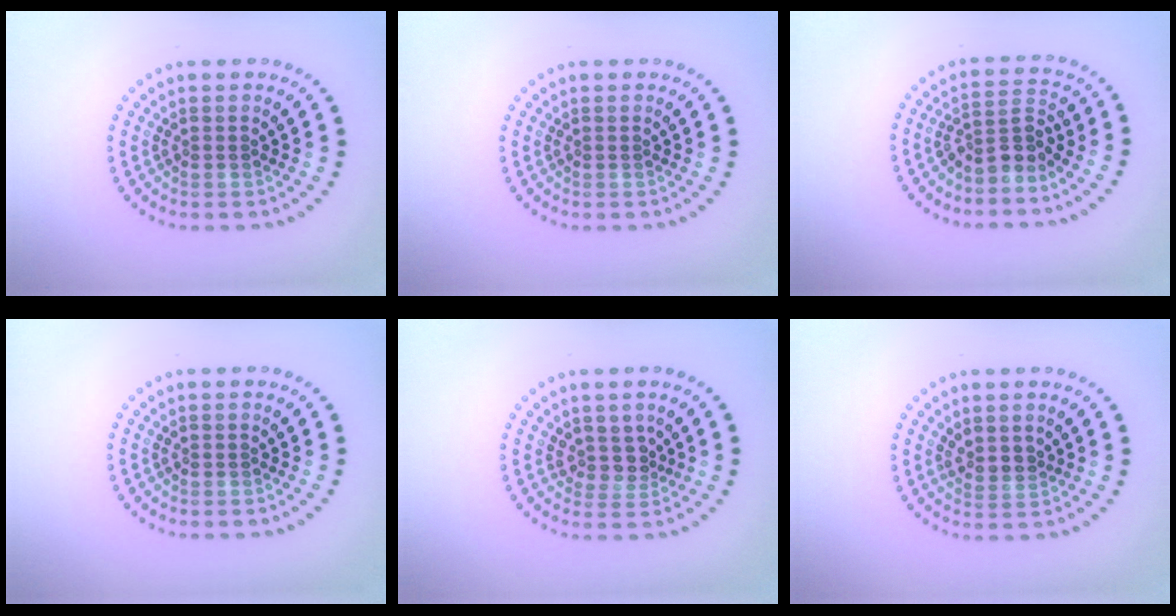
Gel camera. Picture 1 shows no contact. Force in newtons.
{"total": 0.0}
{"total": 2.8, "press": 2.1, "slide": 1.9}
{"total": 0.0}
{"total": 2.3, "press": 1.7, "slide": 1.5}
{"total": 1.2, "press": 0.9, "slide": 0.8}